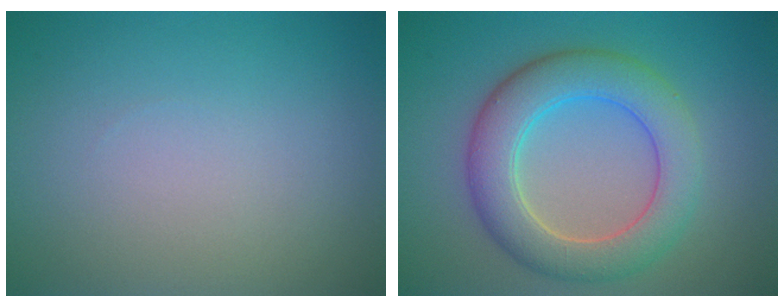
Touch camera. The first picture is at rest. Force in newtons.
{"total": 6.6, "press": 6.6, "slide": 0.4}